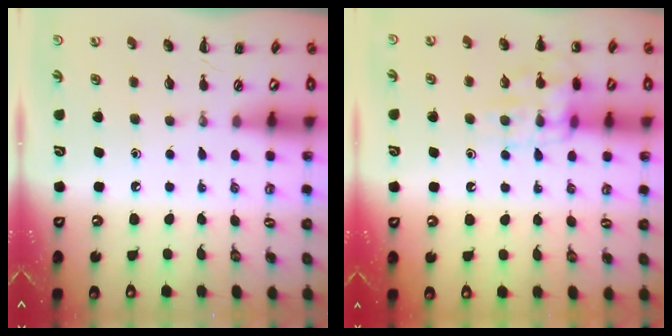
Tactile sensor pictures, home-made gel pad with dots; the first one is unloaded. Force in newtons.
{"total": 13.3, "press": 13.3, "slide": 1.0}